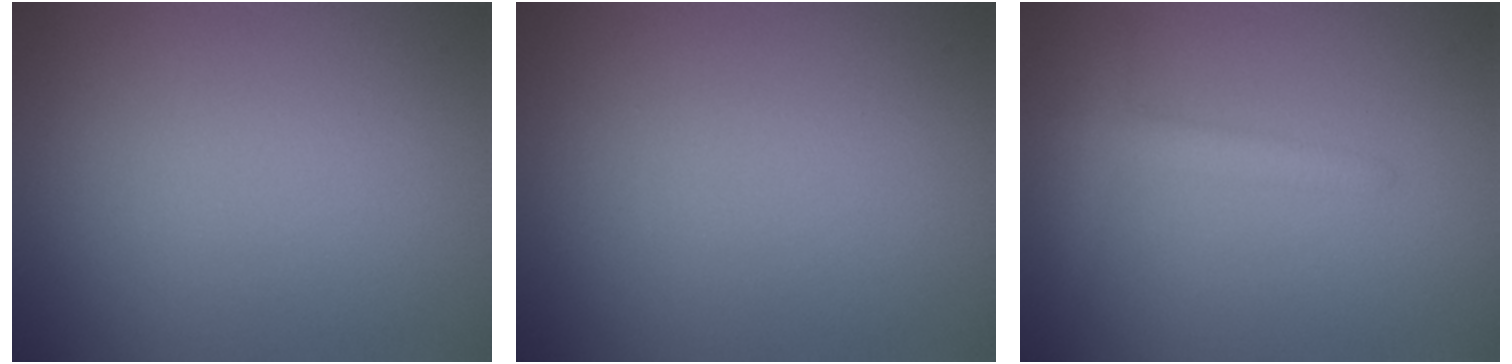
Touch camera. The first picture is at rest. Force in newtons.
{"total": 0.0}
{"total": 2.0, "press": 1.9, "slide": 0.2}